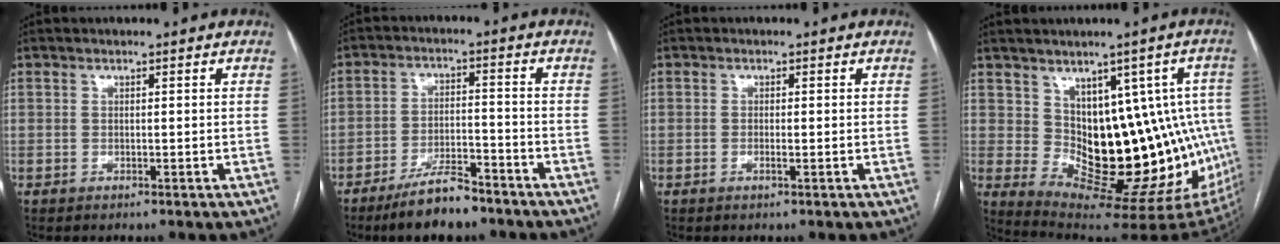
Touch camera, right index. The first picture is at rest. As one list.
[{"total": 8.4, "force": [-6.6, 2.2, 4.7], "torque": [-0.086, -0.008, -0.116]}, {"total": 1.0, "force": [-0.4, 0.1, 1.0], "torque": [-0.019, 0.000, -0.007]}, {"total": 17.4, "force": [1.1, 8.4, 15.2], "torque": [-0.149, 0.016, 0.038]}]